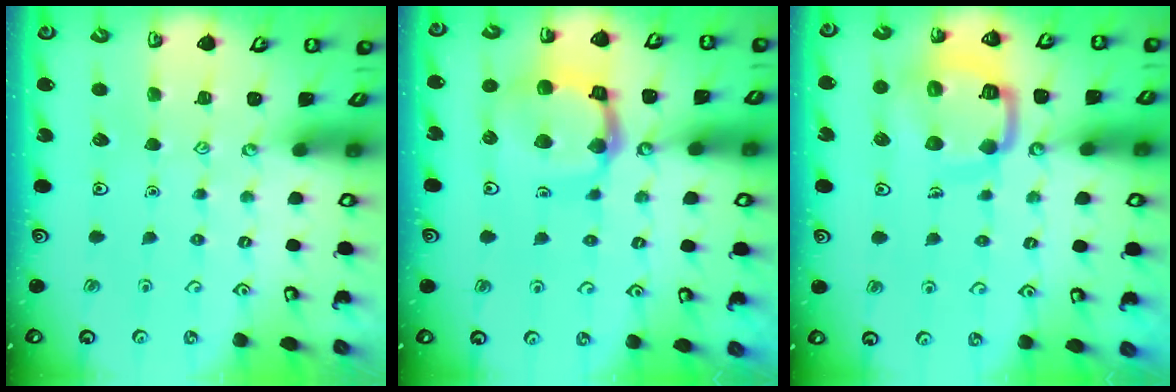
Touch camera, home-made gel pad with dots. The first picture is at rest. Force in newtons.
{"total": 14.1, "press": 14.1, "slide": 1.5}
{"total": 13.7, "press": 13.7, "slide": 1.4}